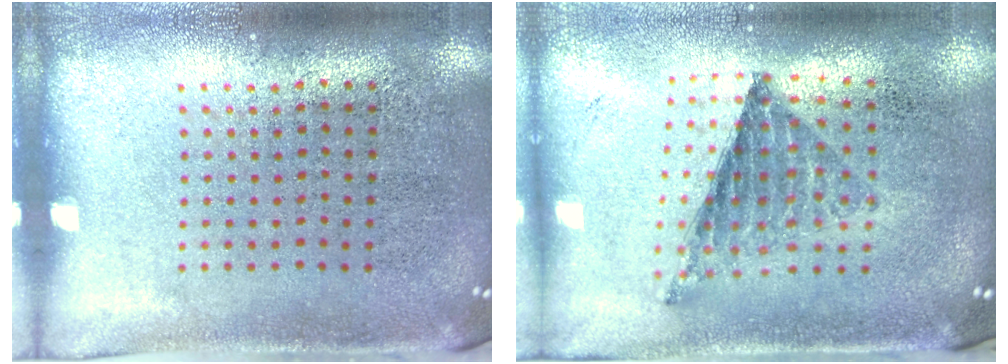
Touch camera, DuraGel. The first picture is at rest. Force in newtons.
{"total": 0.7, "press": 0.7, "slide": 0.1}